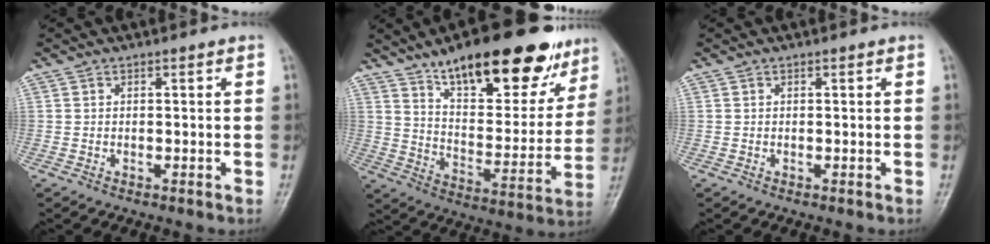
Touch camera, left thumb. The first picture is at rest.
{"total": 25.2, "force": [16.5, 9.4, 16.5], "torque": [-0.191, -0.056, 0.255]}
{"total": 0.0}